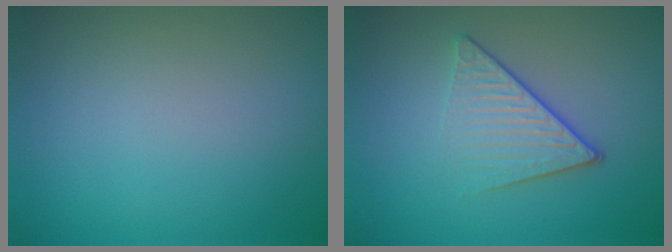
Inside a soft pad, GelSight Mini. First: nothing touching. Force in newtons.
{"total": 4.2, "press": 2.9, "slide": 3.0}